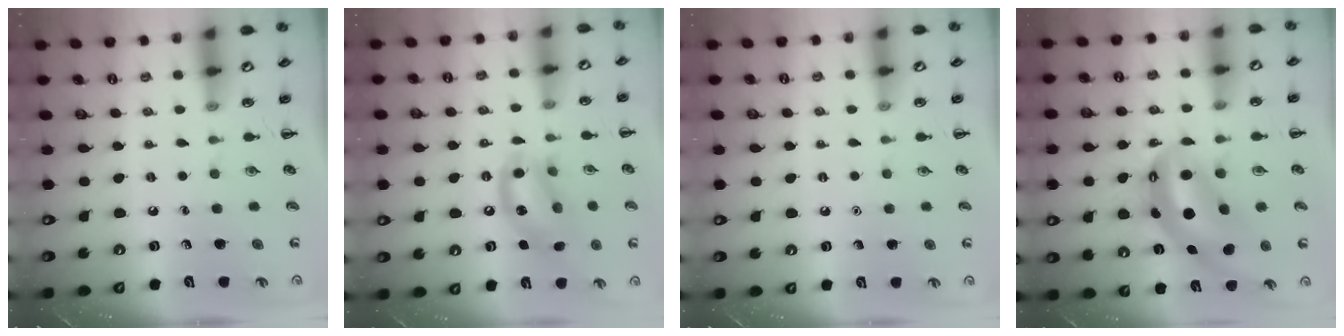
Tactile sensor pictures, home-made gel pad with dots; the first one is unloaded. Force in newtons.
{"total": 13.5, "press": 13.1, "slide": 3.1}
{"total": 1.6, "press": 1.6, "slide": 0.1}
{"total": 12.8, "press": 12.4, "slide": 3.2}